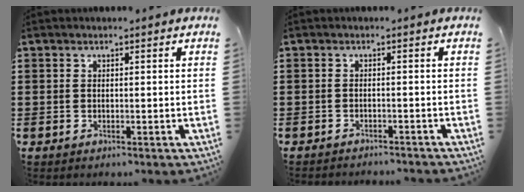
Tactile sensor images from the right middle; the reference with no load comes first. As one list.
[{"total": 1.3, "force": [-1.3, -0.1, 0.1], "torque": [-0.004, 0.003, -0.027]}]